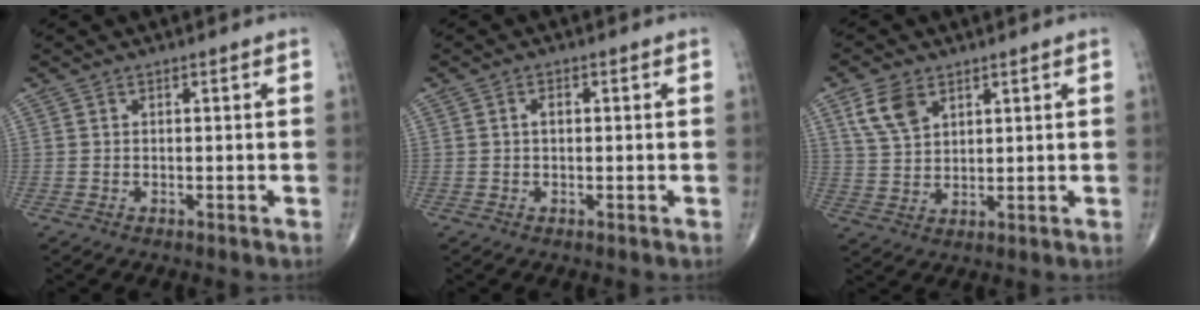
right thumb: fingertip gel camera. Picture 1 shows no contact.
{"total": 1.4, "force": [0.1, 0.8, 1.2], "torque": [-0.016, 0.005, -0.001]}
{"total": 6.9, "force": [3.6, 4.2, 4.1], "torque": [-0.072, -0.011, 0.077]}